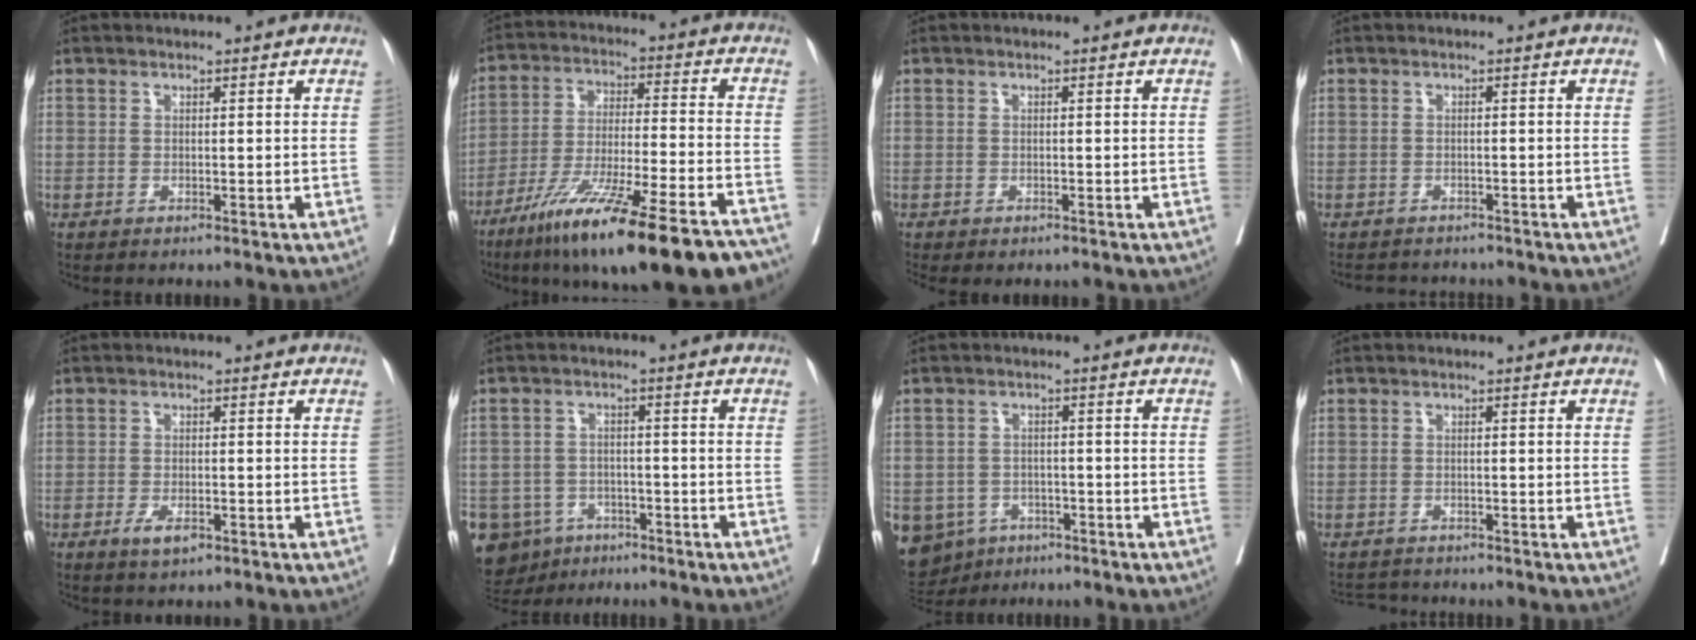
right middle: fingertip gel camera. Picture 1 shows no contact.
{"total": 23.9, "force": [-17.5, 1.7, 16.1], "torque": [-0.211, -0.033, -0.284]}
{"total": 1.8, "force": [-1.4, 0.8, 0.7], "torque": [-0.007, -0.003, -0.021]}
{"total": 4.5, "force": [-4.3, 1.3, 0.4], "torque": [0.002, -0.005, -0.062]}
{"total": 2.9, "force": [-1.5, 1.0, 2.2], "torque": [-0.040, 0.000, -0.023]}
{"total": 13.4, "force": [-7.6, 10.3, 3.9], "torque": [-0.114, 0.007, -0.104]}
{"total": 12.1, "force": [-6.4, 9.7, 3.5], "torque": [-0.106, 0.001, -0.084]}
{"total": 2.3, "force": [-2.3, 0.4, -0.2], "torque": [0.005, -0.009, -0.038]}